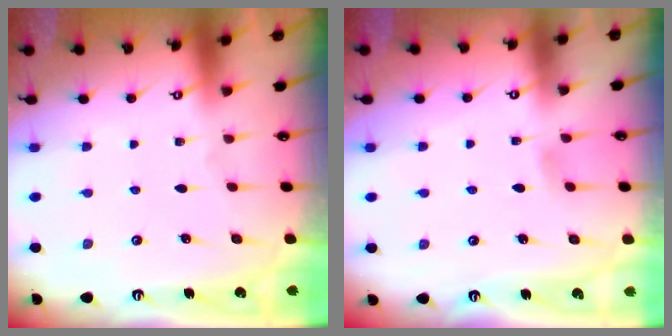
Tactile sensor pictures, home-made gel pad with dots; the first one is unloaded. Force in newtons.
{"total": 2.9, "press": 2.9, "slide": 0.5}